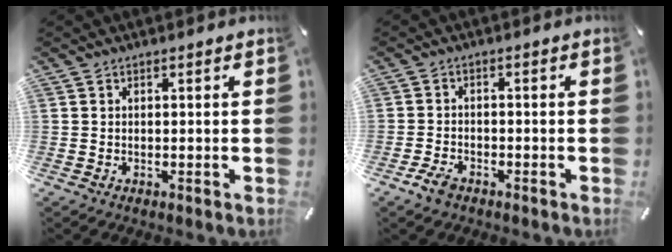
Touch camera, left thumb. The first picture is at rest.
{"total": 3.3, "force": [-2.3, 1.7, 1.5], "torque": [-0.039, 0.007, -0.046]}